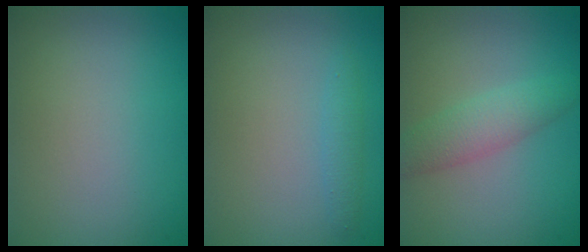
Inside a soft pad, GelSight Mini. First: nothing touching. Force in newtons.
{"total": 1.1, "press": 1.1, "slide": 0.1}
{"total": 2.9, "press": 2.9, "slide": 0.0}